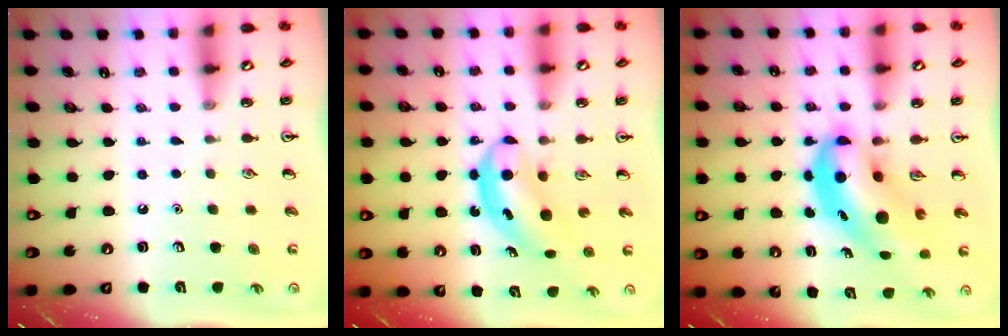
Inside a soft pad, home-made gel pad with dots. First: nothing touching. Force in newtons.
{"total": 5.9, "press": 5.8, "slide": 1.2}
{"total": 8.3, "press": 8.0, "slide": 2.2}